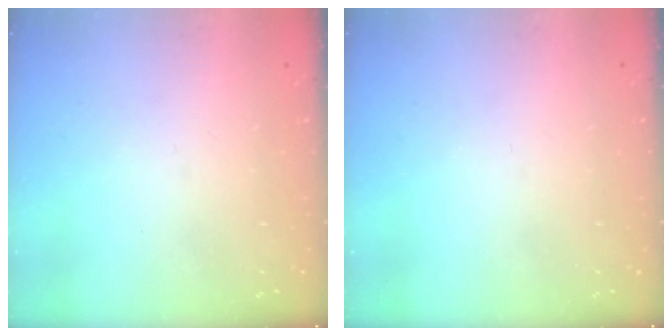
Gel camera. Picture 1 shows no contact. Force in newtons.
{"total": 0.0}